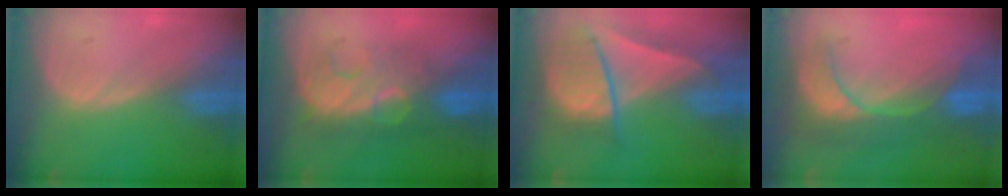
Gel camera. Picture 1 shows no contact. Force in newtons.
{"total": 8.0, "press": 7.9, "slide": 1.5}
{"total": 9.2, "press": 8.0, "slide": 4.6}
{"total": 8.9, "press": 7.8, "slide": 4.2}